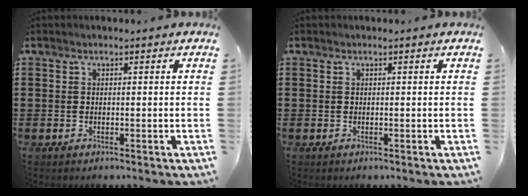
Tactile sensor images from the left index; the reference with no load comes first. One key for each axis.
{"total": 0.0}